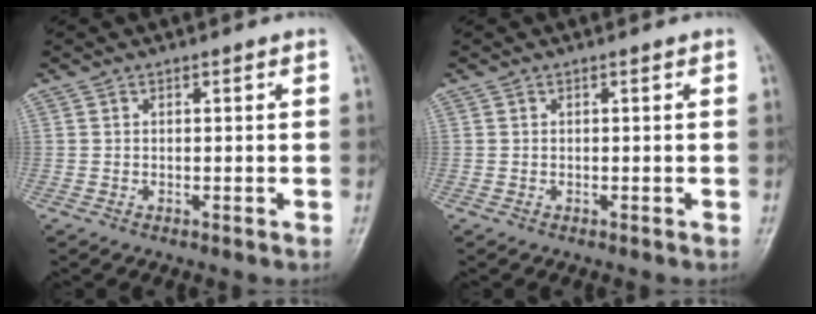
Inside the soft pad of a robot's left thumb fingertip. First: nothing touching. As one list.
[{"total": 0.0}]